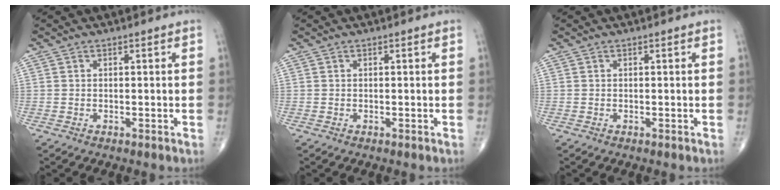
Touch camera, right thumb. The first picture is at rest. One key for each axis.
{"total": 0.0}
{"total": 0.0}